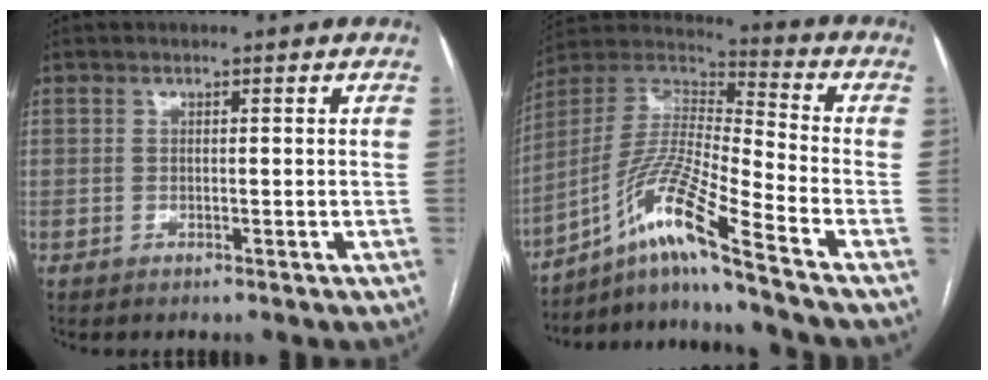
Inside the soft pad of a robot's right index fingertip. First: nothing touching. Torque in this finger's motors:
{"motor_torque": [1.12, -1.02, 0.27, 0.08]}